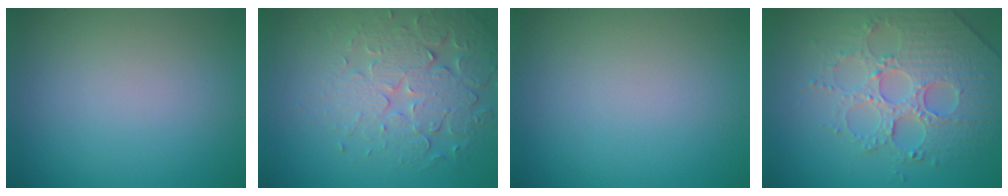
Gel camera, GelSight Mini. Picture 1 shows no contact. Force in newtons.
{"total": 5.1, "press": 4.5, "slide": 2.5}
{"total": 0.0}
{"total": 5.2, "press": 5.0, "slide": 1.6}